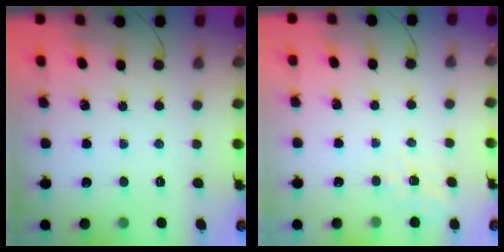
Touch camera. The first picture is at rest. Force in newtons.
{"total": 6.0, "press": 5.6, "slide": 1.9}